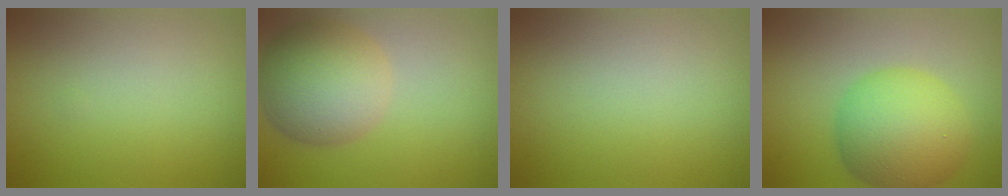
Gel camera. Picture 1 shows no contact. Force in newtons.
{"total": 7.7, "press": 7.7, "slide": 0.4}
{"total": 0.0}
{"total": 7.8, "press": 7.8, "slide": 0.1}